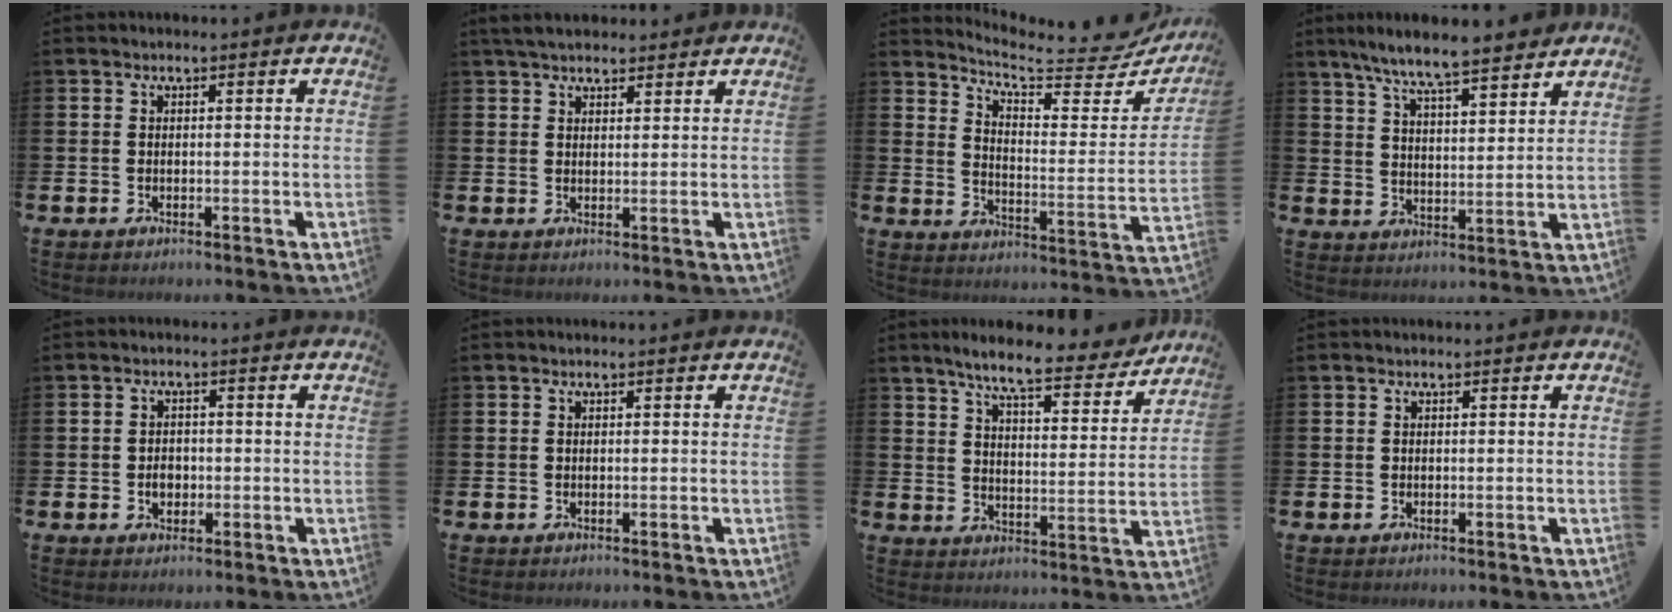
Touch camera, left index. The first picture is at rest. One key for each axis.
{"total": 4.0, "fx": 3.6, "fy": 1.3, "fz": 1.1, "tx": -0.029, "ty": -0.007, "tz": 0.068}
{"total": 6.6, "fx": 5.9, "fy": 1.4, "fz": 2.4, "tx": -0.053, "ty": -0.058, "tz": 0.093}
{"total": 8.2, "fx": 7.6, "fy": 0.7, "fz": 3.0, "tx": -0.080, "ty": -0.042, "tz": 0.136}
{"total": 2.2, "fx": -0.4, "fy": 1.7, "fz": 1.3, "tx": -0.007, "ty": -0.003, "tz": -0.013}
{"total": 0.0}
{"total": 8.1, "fx": 7.1, "fy": 1.2, "fz": 3.7, "tx": -0.085, "ty": -0.038, "tz": 0.119}
{"total": 0.0}